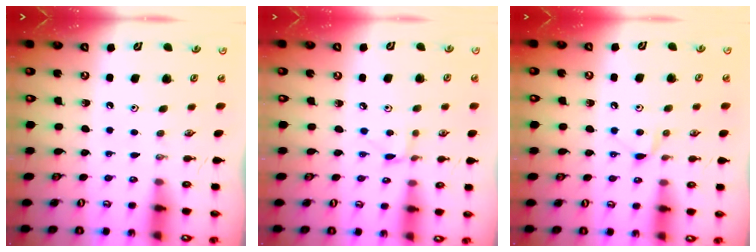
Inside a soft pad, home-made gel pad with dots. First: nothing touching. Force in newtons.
{"total": 3.5, "press": 3.5, "slide": 0.4}
{"total": 6.5, "press": 6.4, "slide": 0.7}